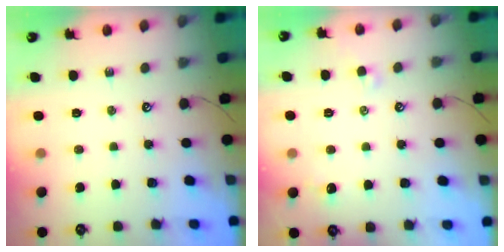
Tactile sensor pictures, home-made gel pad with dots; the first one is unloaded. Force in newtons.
{"total": 1.1, "press": 0.8, "slide": 0.6}